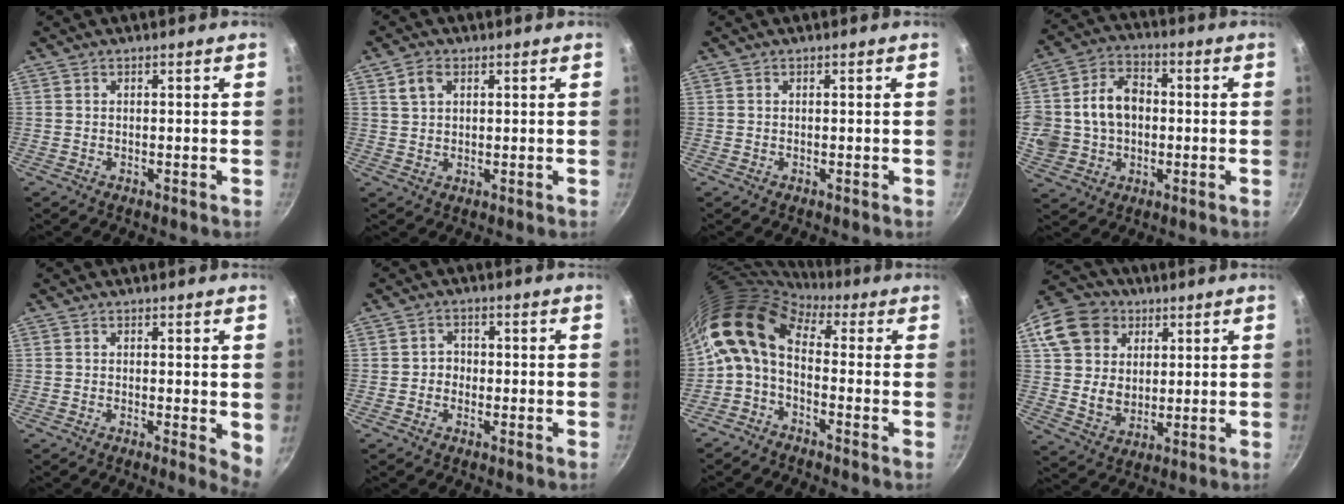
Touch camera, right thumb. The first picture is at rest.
{"total": 4.0, "force": [1.7, 2.7, 2.4], "torque": [-0.035, 0.000, 0.033]}
{"total": 0.0}
{"total": 14.3, "force": [0.8, 11.4, 8.6], "torque": [-0.147, 0.023, 0.014]}
{"total": 3.6, "force": [0.2, 1.0, 3.5], "torque": [-0.038, -0.009, 0.000]}
{"total": 2.5, "force": [-0.6, 2.3, 0.9], "torque": [0.006, 0.009, -0.014]}
{"total": 11.0, "force": [0.3, 6.7, 8.8], "torque": [-0.169, 0.027, -0.017]}
{"total": 16.3, "force": [6.2, 13.1, 7.7], "torque": [-0.136, 0.003, 0.112]}